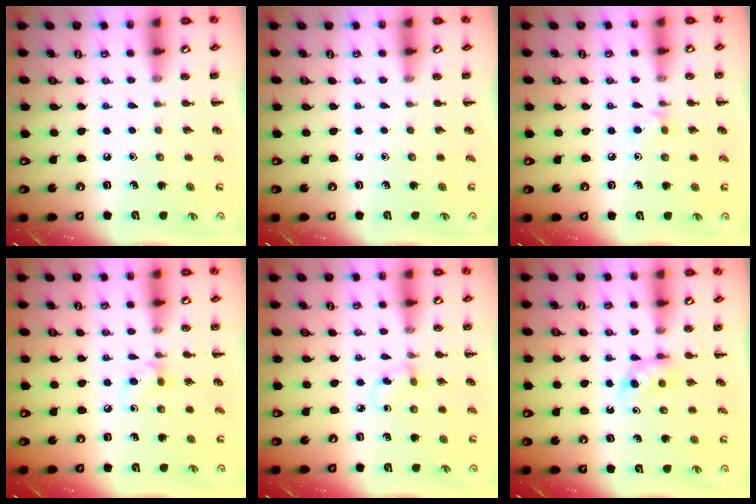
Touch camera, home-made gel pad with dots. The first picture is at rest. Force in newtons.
{"total": 0.0}
{"total": 4.0, "press": 3.7, "slide": 1.5}
{"total": 6.1, "press": 5.8, "slide": 2.0}
{"total": 3.5, "press": 3.2, "slide": 1.4}
{"total": 3.4, "press": 3.0, "slide": 1.5}